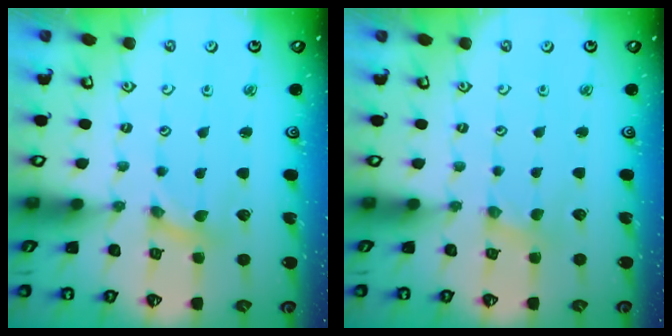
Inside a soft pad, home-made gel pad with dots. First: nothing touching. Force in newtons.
{"total": 0.6, "press": 0.6, "slide": 0.1}